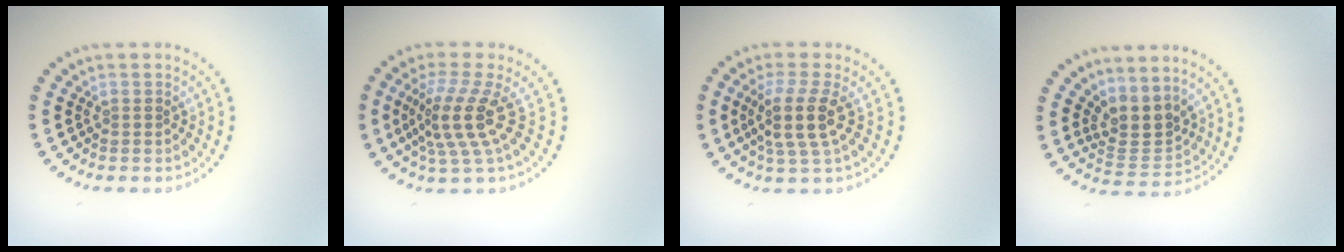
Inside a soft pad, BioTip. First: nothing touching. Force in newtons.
{"total": 4.3, "press": 3.0, "slide": 3.1}
{"total": 3.7, "press": 3.0, "slide": 2.3}
{"total": 3.2, "press": 2.4, "slide": 2.1}